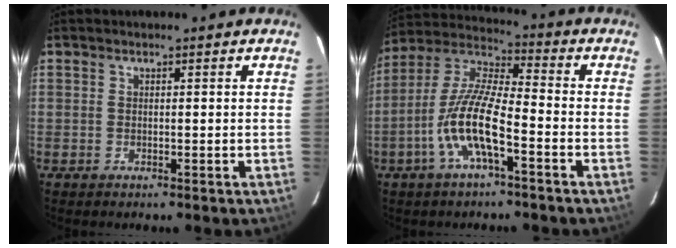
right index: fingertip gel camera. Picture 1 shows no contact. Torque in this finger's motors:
{"motor_torque": [1.45, -0.57, 0.85, 0.21]}